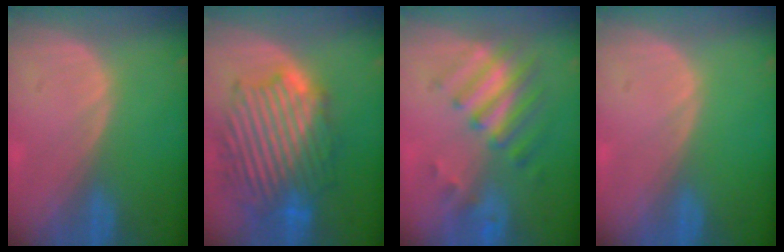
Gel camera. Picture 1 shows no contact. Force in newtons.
{"total": 13.1, "press": 13.0, "slide": 1.1}
{"total": 7.9, "press": 7.1, "slide": 3.6}
{"total": 0.0}